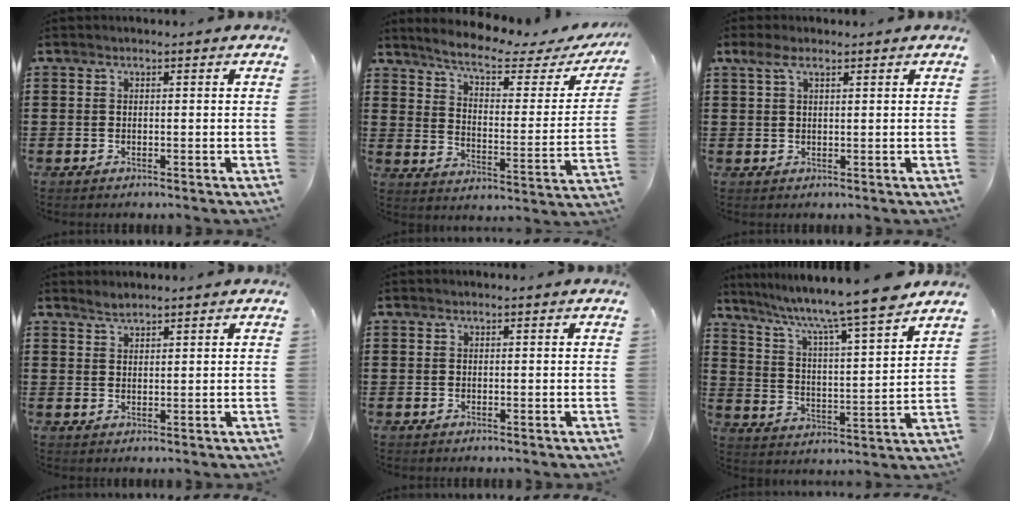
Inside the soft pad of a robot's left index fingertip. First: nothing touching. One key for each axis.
{"total": 6.6, "fx": 5.1, "fy": 0.9, "fz": 4.1, "tx": -0.095, "ty": -0.029, "tz": 0.080}
{"total": 2.8, "fx": 1.4, "fy": 1.2, "fz": 2.0, "tx": -0.046, "ty": 0.007, "tz": 0.025}
{"total": 1.5, "fx": 1.4, "fy": 0.3, "fz": 0.4, "tx": -0.012, "ty": 0.001, "tz": 0.027}
{"total": 0.0}
{"total": 8.6, "fx": 7.3, "fy": -0.3, "fz": 4.5, "tx": -0.108, "ty": -0.057, "tz": 0.115}